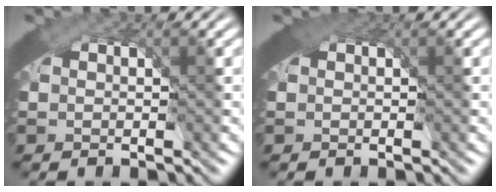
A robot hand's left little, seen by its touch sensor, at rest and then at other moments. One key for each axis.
{"total": 0.7, "fx": 0.2, "fy": 0.3, "fz": 0.6, "tx": -0.008, "ty": 0.007, "tz": -0.001}